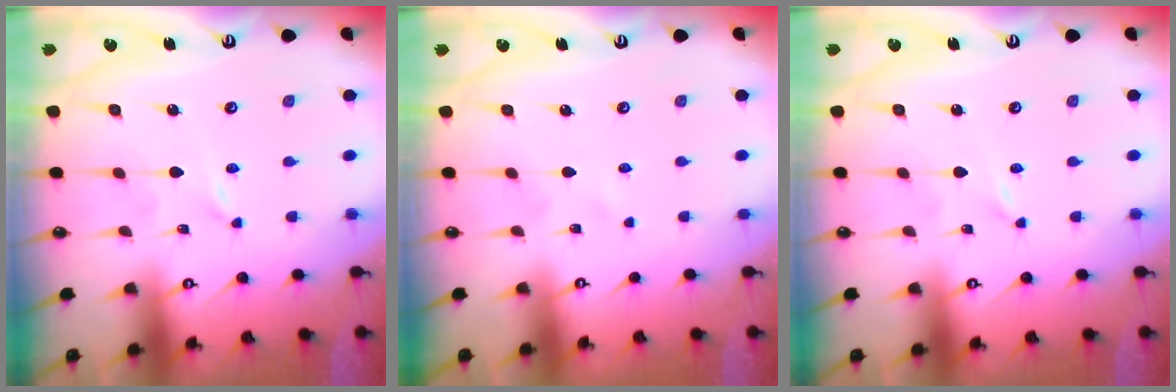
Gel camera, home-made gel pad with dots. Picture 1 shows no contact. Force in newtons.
{"total": 0.0}
{"total": 0.0}